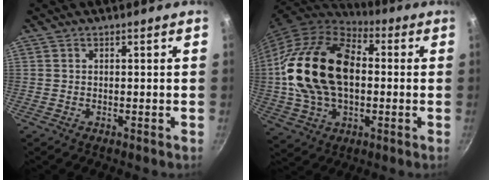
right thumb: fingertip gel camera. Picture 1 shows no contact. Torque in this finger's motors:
{"motor_torque": [1.22, 3.79, 1.56, -1.21, 0.41]}